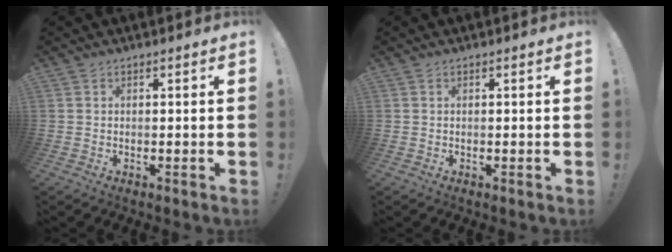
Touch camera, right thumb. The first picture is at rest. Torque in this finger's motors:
{"motor_torque": [0.12, 0.04, 0.27, -0.21, -0.02]}